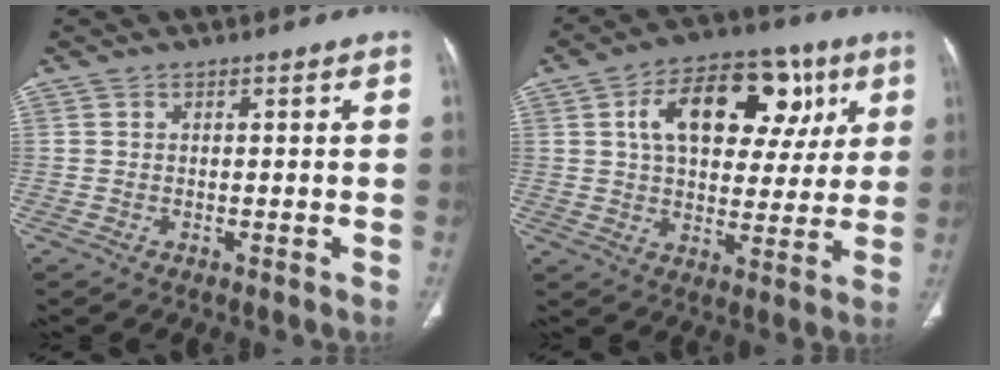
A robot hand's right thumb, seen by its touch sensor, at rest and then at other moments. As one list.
[{"total": 19.8, "force": [6.8, 11.8, 14.4], "torque": [-0.171, 0.011, 0.100]}]